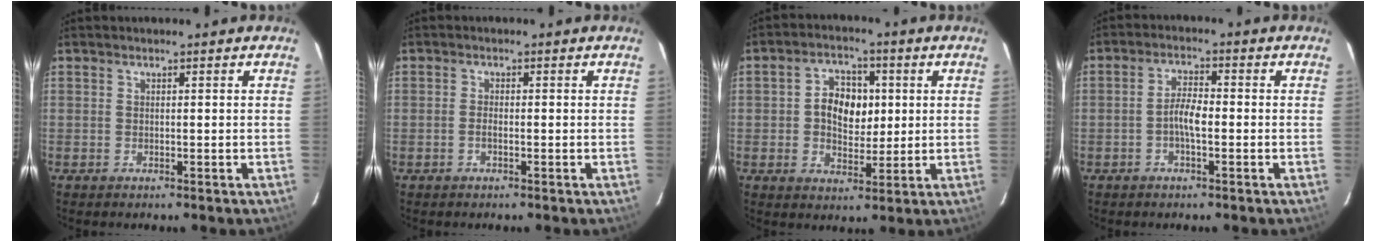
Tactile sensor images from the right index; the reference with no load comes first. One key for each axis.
{"total": 1.2, "fx": -0.5, "fy": 0.5, "fz": 0.9, "tx": -0.021, "ty": 0.002, "tz": -0.009}
{"total": 8.3, "fx": 1.0, "fy": 6.0, "fz": 5.7, "tx": -0.104, "ty": 0.018, "tz": 0.020}
{"total": 3.9, "fx": -1.1, "fy": 1.1, "fz": 3.6, "tx": -0.071, "ty": 0.009, "tz": -0.022}